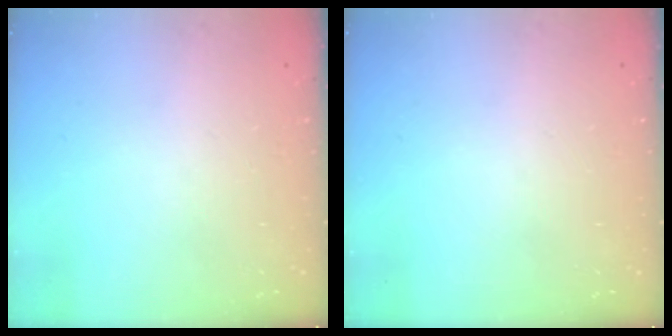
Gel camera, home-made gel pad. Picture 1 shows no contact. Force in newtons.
{"total": 0.0}